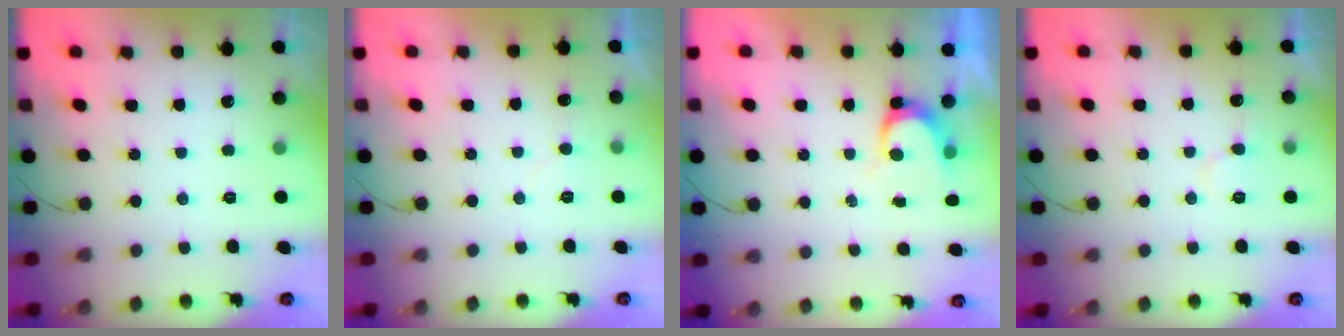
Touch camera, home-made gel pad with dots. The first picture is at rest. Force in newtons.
{"total": 3.6, "press": 3.6, "slide": 0.3}
{"total": 3.5, "press": 3.5, "slide": 0.3}
{"total": 6.8, "press": 6.8, "slide": 0.5}